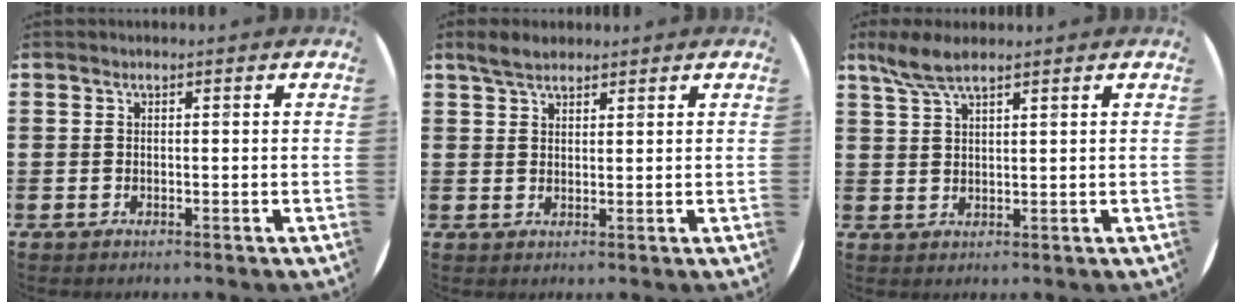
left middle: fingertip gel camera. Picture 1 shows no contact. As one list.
[{"total": 3.1, "force": [2.6, 1.2, 1.2], "torque": [-0.021, 0.002, 0.048]}, {"total": 4.6, "force": [3.5, 1.0, 2.7], "torque": [-0.062, -0.001, 0.064]}]